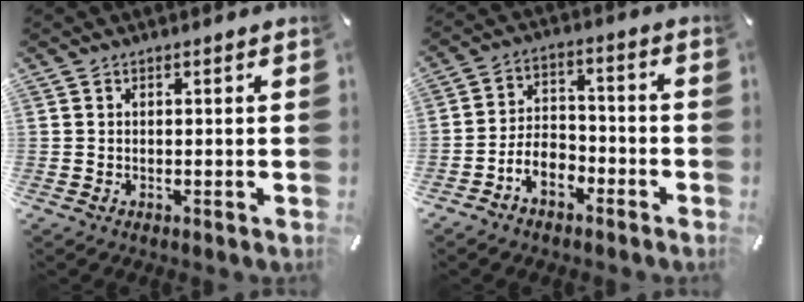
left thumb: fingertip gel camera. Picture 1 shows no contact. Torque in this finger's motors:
{"motor_torque": [-0.02, 0.44, 0.47, 0.37, 0.09]}